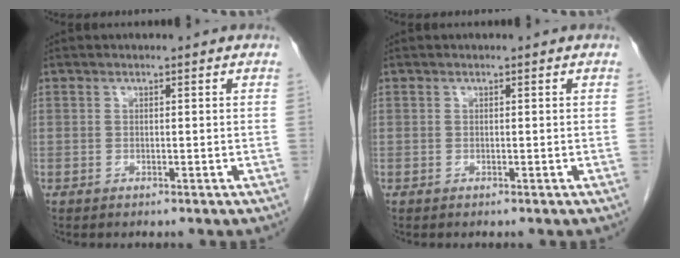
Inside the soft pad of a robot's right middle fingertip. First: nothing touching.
{"total": 0.0}